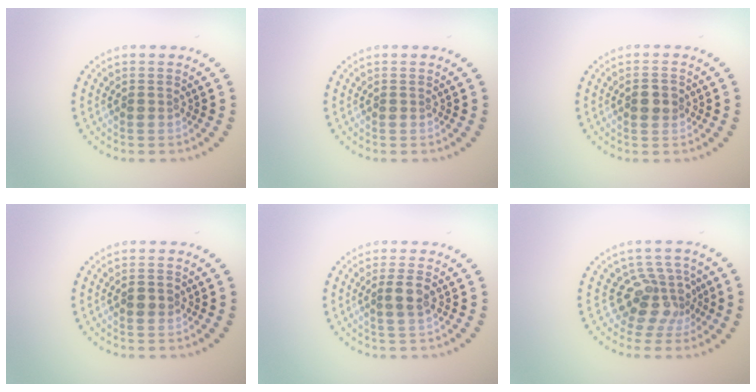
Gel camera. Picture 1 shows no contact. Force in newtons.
{"total": 0.0}
{"total": 2.4, "press": 2.4, "slide": 0.1}
{"total": 1.4, "press": 1.4, "slide": 0.2}
{"total": 1.9, "press": 1.6, "slide": 0.9}
{"total": 3.9, "press": 3.0, "slide": 2.6}